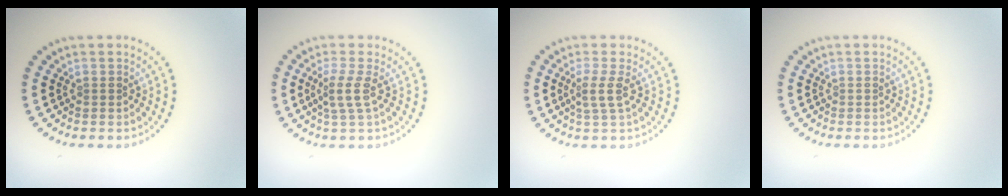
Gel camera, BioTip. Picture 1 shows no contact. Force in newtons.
{"total": 2.2, "press": 1.6, "slide": 1.4}
{"total": 2.1, "press": 1.5, "slide": 1.4}
{"total": 0.0}